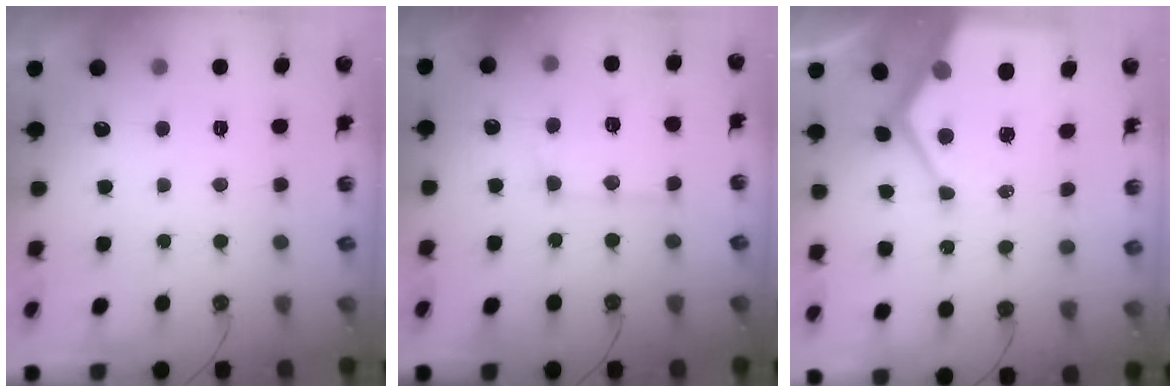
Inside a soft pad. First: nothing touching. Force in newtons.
{"total": 11.1, "press": 11.1, "slide": 0.8}
{"total": 18.4, "press": 18.3, "slide": 2.1}